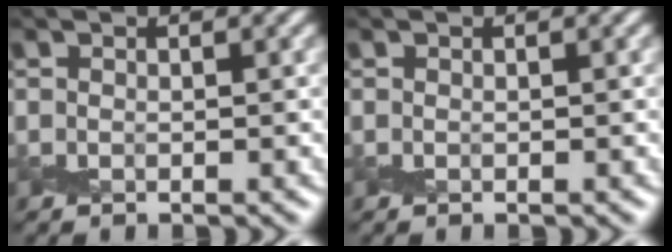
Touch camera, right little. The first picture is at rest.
{"total": 0.0}